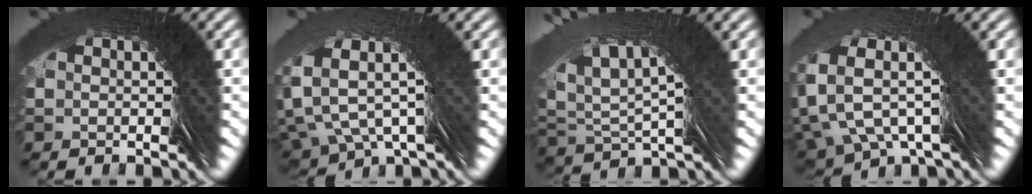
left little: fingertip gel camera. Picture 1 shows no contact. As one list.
[{"total": 2.1, "force": [1.9, -0.8, 0.3], "torque": [-0.022, 0.027, 0.023]}, {"total": 4.5, "force": [3.6, 0.7, 2.6], "torque": [-0.064, 0.033, 0.059]}, {"total": 3.6, "force": [3.6, -0.6, 0.1], "torque": [-0.021, 0.036, 0.042]}]